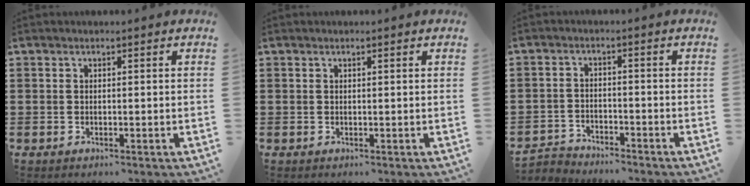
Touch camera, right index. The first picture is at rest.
{"total": 0.0}
{"total": 3.1, "force": [-3.0, 0.5, -0.4], "torque": [-0.003, 0.001, -0.067]}